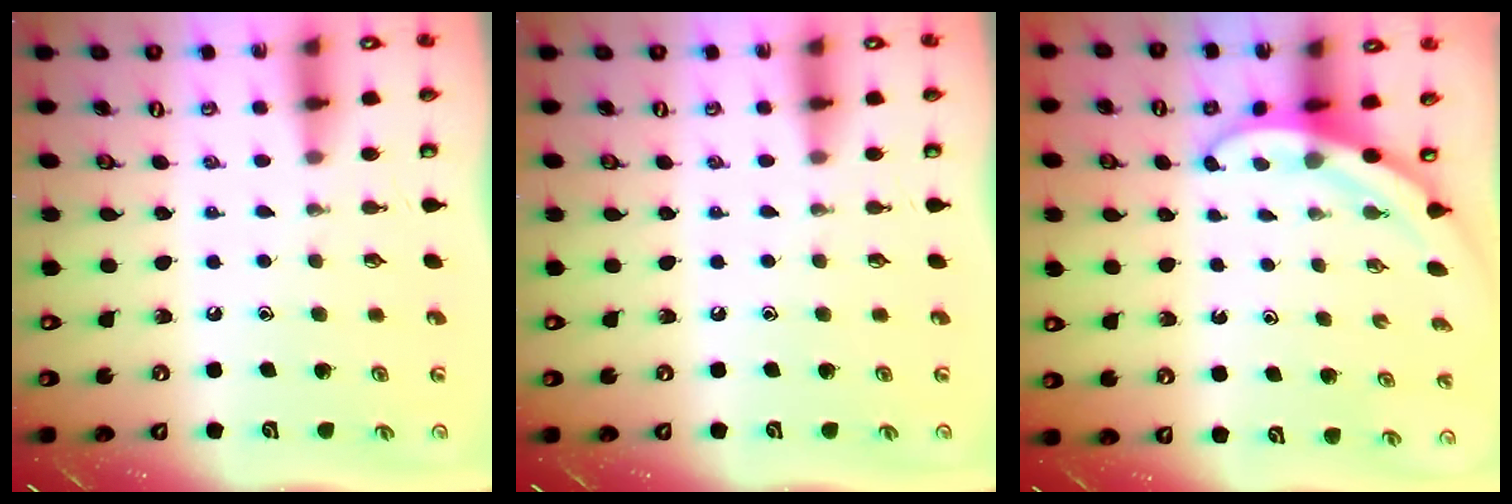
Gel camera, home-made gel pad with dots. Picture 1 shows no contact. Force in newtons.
{"total": 0.0}
{"total": 3.4, "press": 3.4, "slide": 0.2}